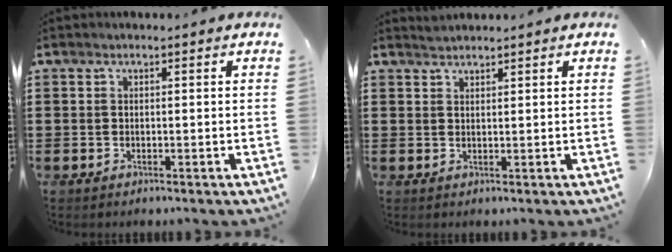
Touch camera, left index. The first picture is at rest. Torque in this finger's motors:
{"motor_torque": [-0.23, -0.30, 0.04, 0.01]}